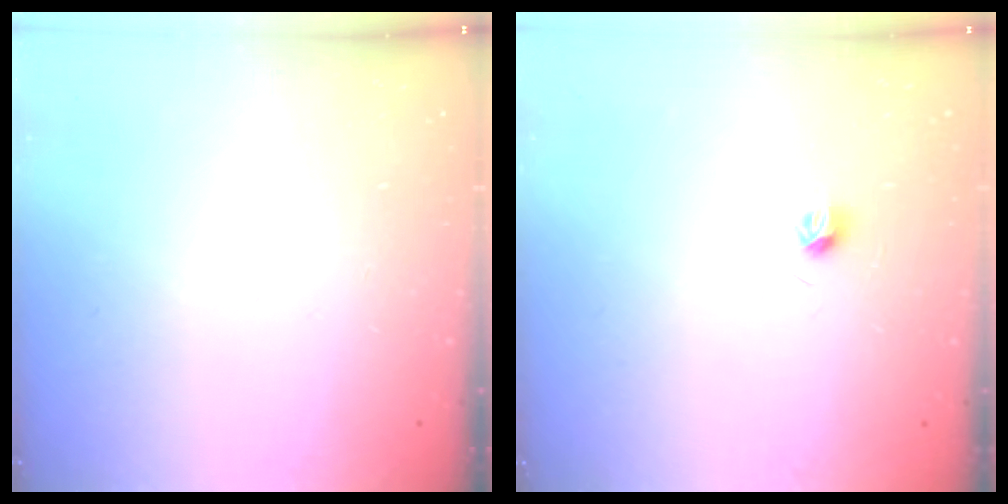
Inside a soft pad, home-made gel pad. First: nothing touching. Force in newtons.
{"total": 3.6, "press": 3.5, "slide": 0.7}